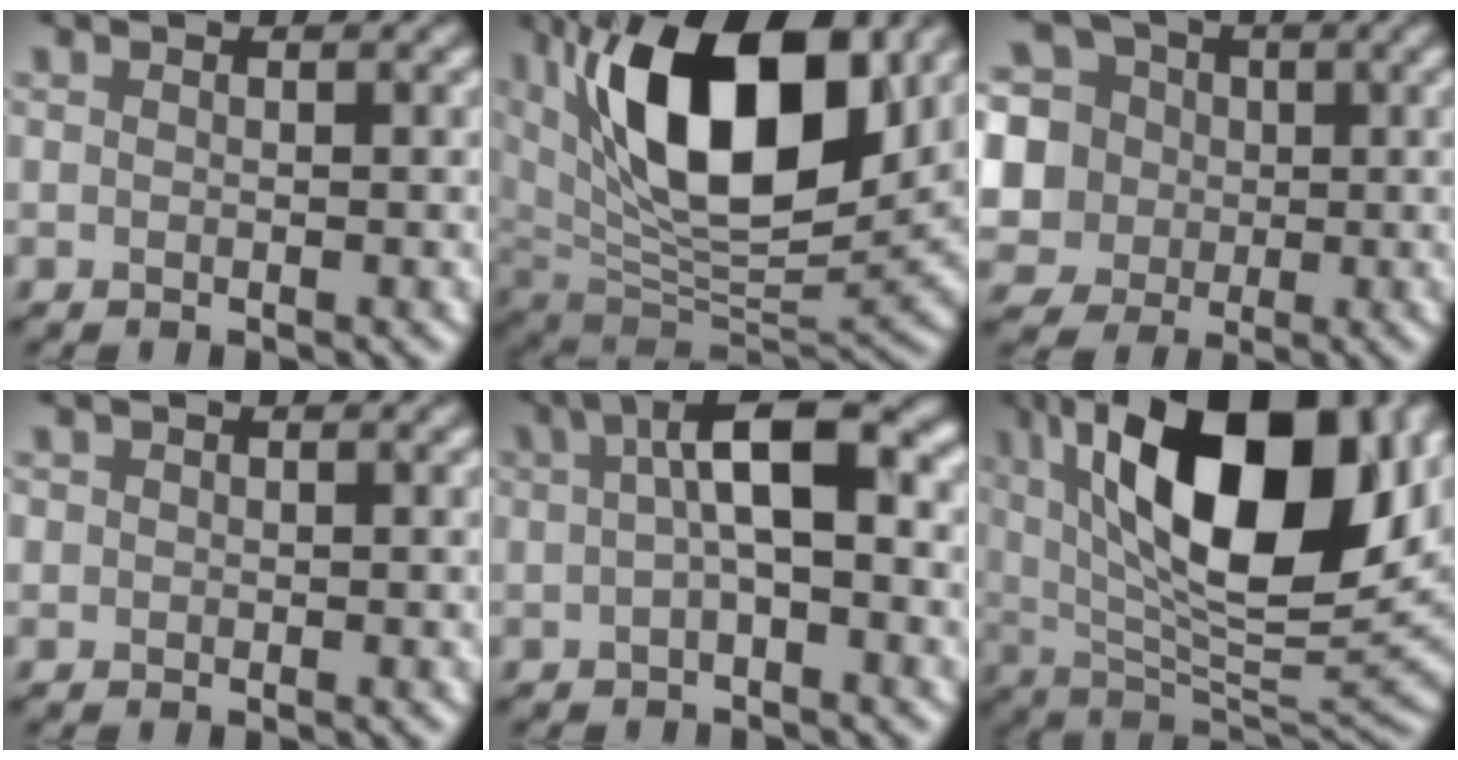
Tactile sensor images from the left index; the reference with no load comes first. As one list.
[{"total": 15.2, "force": [5.2, 7.2, 12.3], "torque": [-0.197, 0.003, 0.085]}, {"total": 11.8, "force": [1.9, 10.6, 4.9], "torque": [-0.145, 0.031, 0.019]}, {"total": 0.6, "force": [0.1, 0.5, 0.1], "torque": [0.000, -0.001, 0.002]}, {"total": 6.4, "force": [1.0, 2.6, 5.8], "torque": [-0.100, 0.017, 0.011]}, {"total": 16.8, "force": [5.9, 6.5, 14.3], "torque": [-0.236, 0.011, 0.094]}]